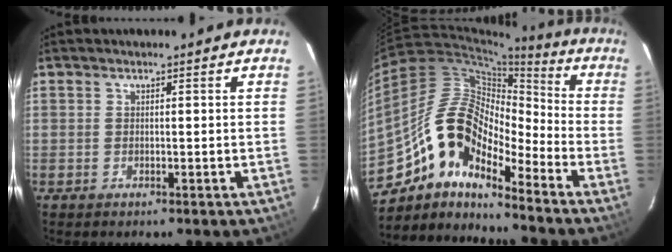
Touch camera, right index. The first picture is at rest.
{"total": 14.9, "force": [-10.2, 6.4, 8.7], "torque": [-0.149, 0.012, -0.210]}